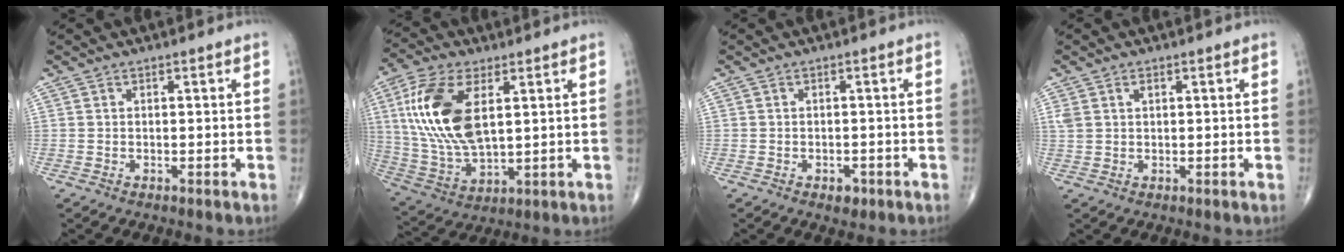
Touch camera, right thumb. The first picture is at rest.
{"total": 17.2, "force": [4.4, 8.5, 14.4], "torque": [-0.302, -0.011, 0.089]}
{"total": 2.1, "force": [-1.1, 1.3, 1.2], "torque": [-0.010, 0.003, -0.012]}
{"total": 2.3, "force": [1.0, 1.4, 1.6], "torque": [-0.038, 0.010, 0.027]}